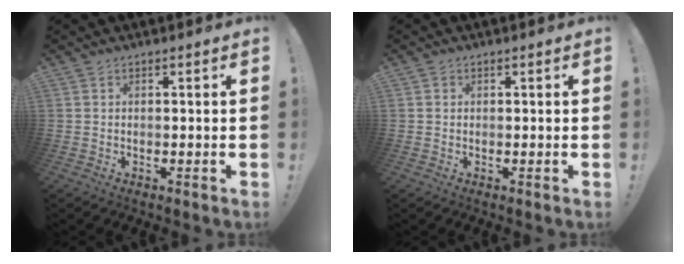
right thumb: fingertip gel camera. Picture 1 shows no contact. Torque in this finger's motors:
{"motor_torque": [0.03, 0.10, 0.04, -0.10, -0.01]}